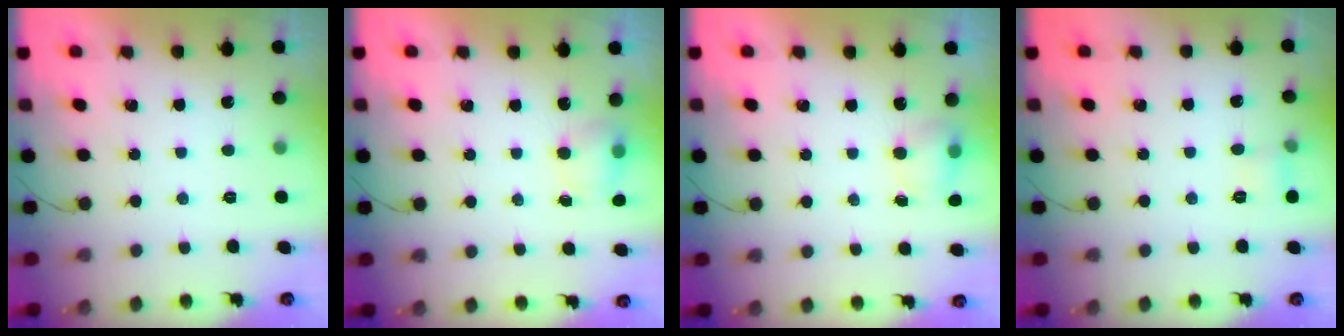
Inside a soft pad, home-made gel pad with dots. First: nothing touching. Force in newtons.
{"total": 4.6, "press": 4.5, "slide": 1.1}
{"total": 4.6, "press": 4.5, "slide": 1.1}
{"total": 4.9, "press": 4.6, "slide": 1.5}